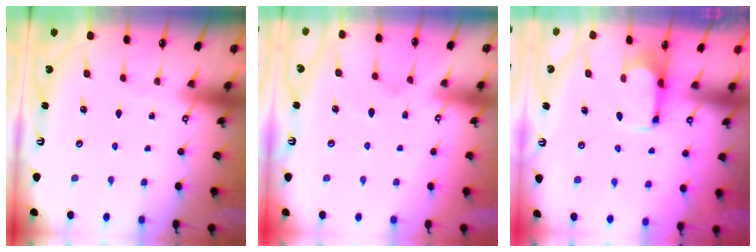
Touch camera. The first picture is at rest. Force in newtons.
{"total": 1.8, "press": 1.2, "slide": 1.3}
{"total": 2.8, "press": 2.6, "slide": 1.0}